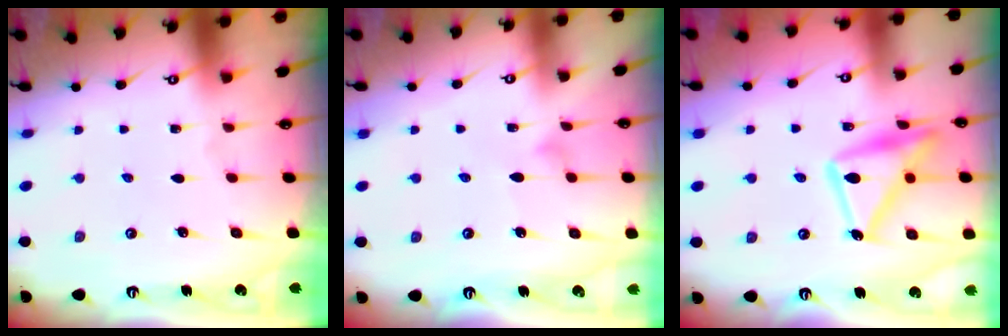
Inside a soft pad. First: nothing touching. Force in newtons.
{"total": 5.9, "press": 5.9, "slide": 0.4}
{"total": 16.6, "press": 16.6, "slide": 0.9}